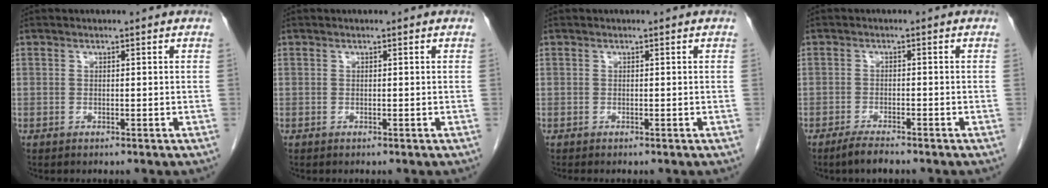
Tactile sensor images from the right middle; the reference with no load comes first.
{"total": 0.0}
{"total": 0.5, "force": [-0.4, 0.0, 0.2], "torque": [-0.001, 0.000, -0.007]}
{"total": 2.9, "force": [-2.4, 0.3, 1.6], "torque": [-0.037, -0.006, -0.044]}